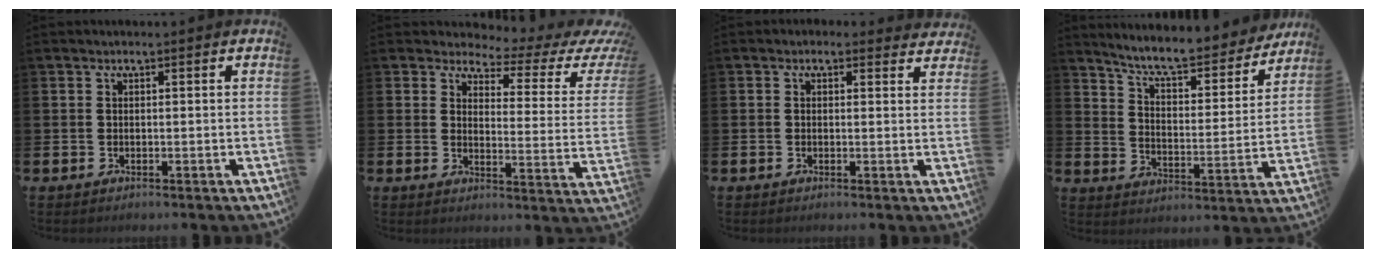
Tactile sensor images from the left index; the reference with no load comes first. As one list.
[{"total": 3.0, "force": [2.4, 1.4, 1.1], "torque": [-0.026, -0.031, 0.028]}, {"total": 1.0, "force": [0.7, 0.6, 0.1], "torque": [-0.003, 0.004, 0.011]}, {"total": 8.2, "force": [7.7, 1.1, 2.6], "torque": [-0.081, -0.057, 0.132]}]